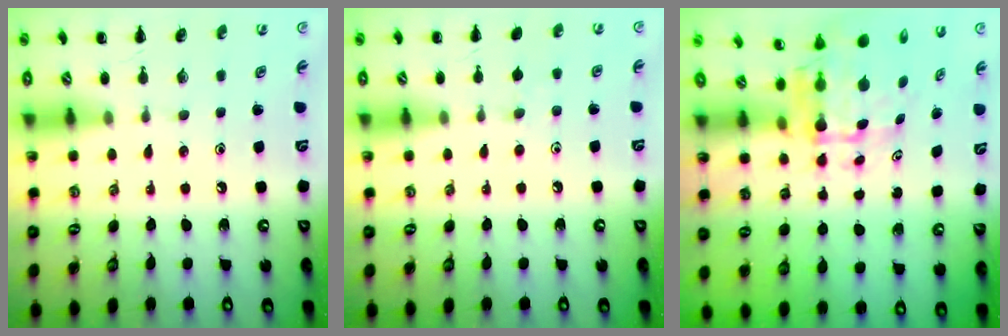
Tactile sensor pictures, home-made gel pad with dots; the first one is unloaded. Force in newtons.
{"total": 3.5, "press": 3.2, "slide": 1.3}
{"total": 6.2, "press": 5.9, "slide": 2.0}